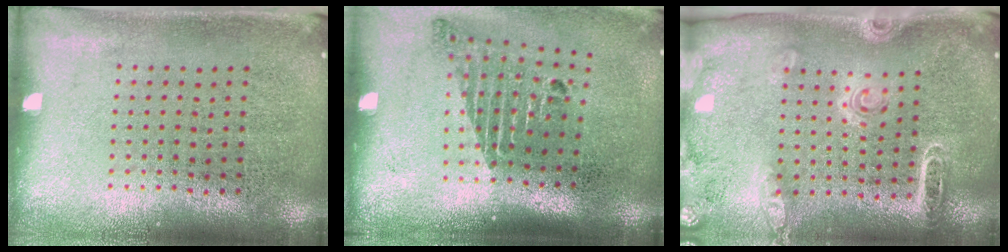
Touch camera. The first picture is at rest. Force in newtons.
{"total": 1.8, "press": 1.2, "slide": 1.3}
{"total": 1.7, "press": 1.7, "slide": 0.1}